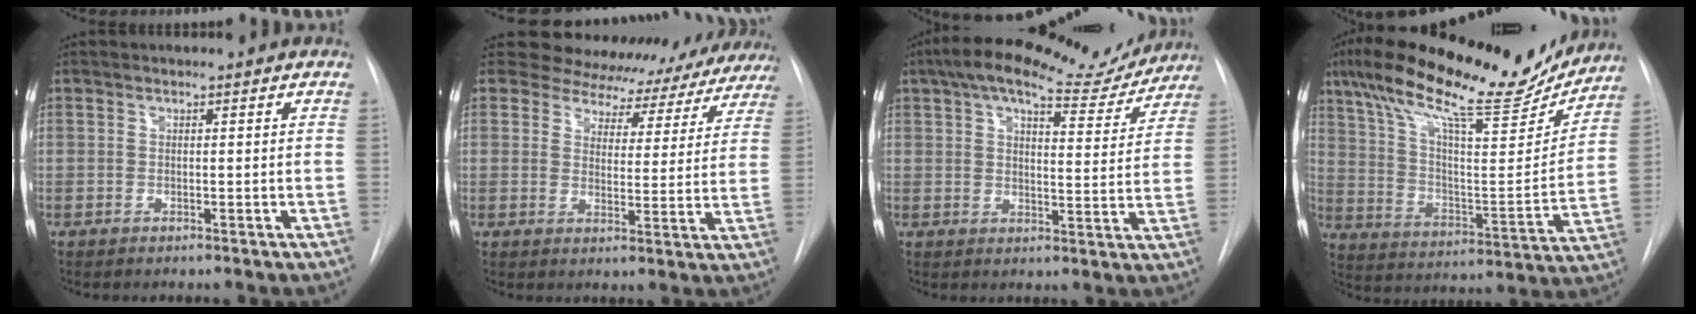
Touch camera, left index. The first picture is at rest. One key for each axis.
{"total": 19.7, "fx": 18.3, "fy": 6.9, "fz": 2.4, "tx": -0.017, "ty": -0.025, "tz": 0.199}
{"total": 17.1, "fx": 14.8, "fy": 4.2, "fz": 7.6, "tx": -0.111, "ty": 0.014, "tz": 0.194}
{"total": 24.0, "fx": 19.6, "fy": 4.9, "fz": 13.0, "tx": -0.224, "ty": 0.007, "tz": 0.298}